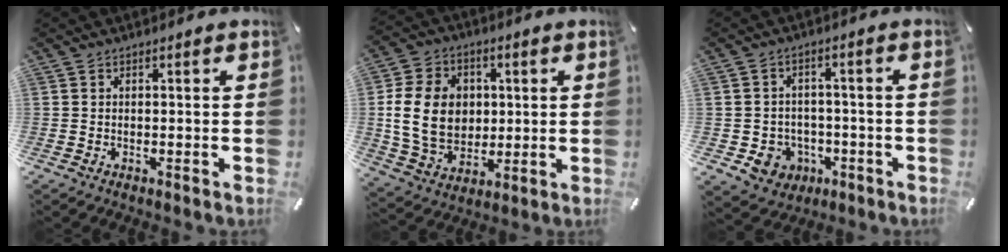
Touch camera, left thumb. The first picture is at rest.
{"total": 15.3, "force": [1.3, 12.4, 8.8], "torque": [-0.192, 0.008, 0.021]}
{"total": 7.2, "force": [-2.1, 6.7, 1.7], "torque": [-0.034, 0.010, -0.034]}